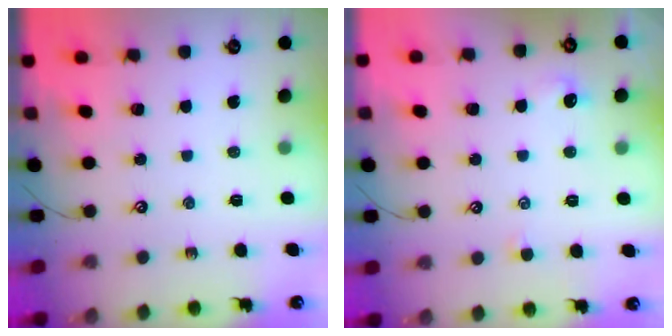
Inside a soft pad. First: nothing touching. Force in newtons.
{"total": 1.4, "press": 1.3, "slide": 0.4}